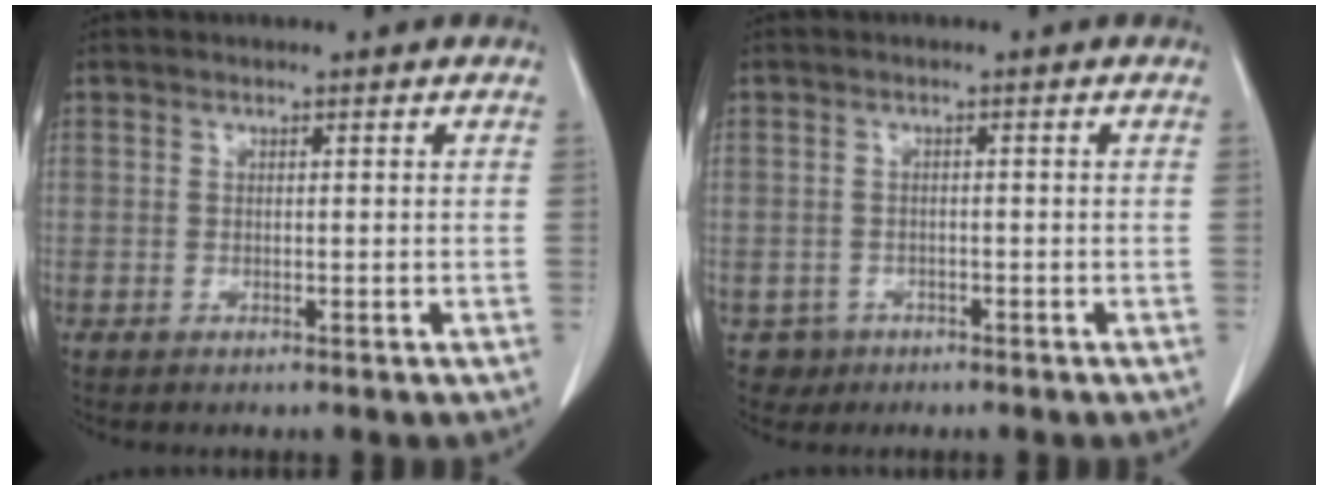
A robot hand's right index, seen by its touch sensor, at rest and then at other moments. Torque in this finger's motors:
{"motor_torque": [-1.13, 0.54, -0.50, -0.17]}